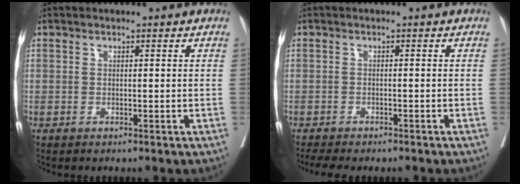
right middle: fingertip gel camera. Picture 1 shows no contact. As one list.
[{"total": 5.6, "force": [-4.9, 1.3, 2.5], "torque": [-0.037, -0.007, -0.070]}]